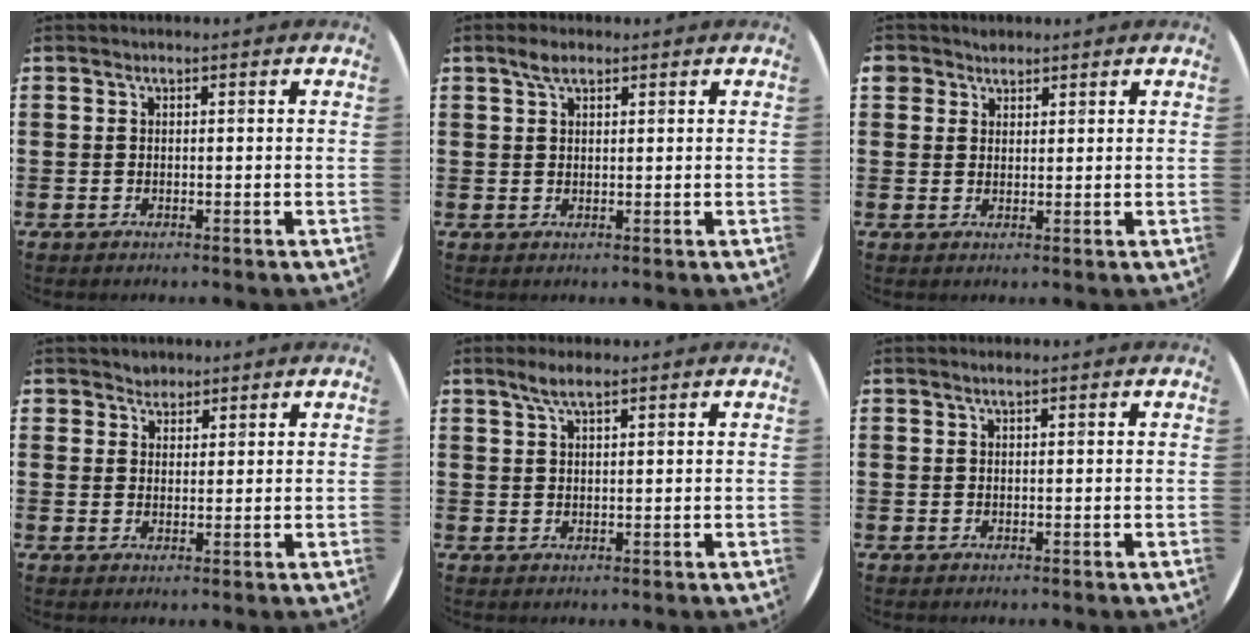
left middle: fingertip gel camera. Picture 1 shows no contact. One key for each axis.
{"total": 2.5, "fx": 1.7, "fy": 1.1, "fz": 1.4, "tx": -0.022, "ty": 0.004, "tz": 0.029}
{"total": 2.0, "fx": 1.6, "fy": 1.2, "fz": -0.2, "tx": 0.007, "ty": 0.002, "tz": 0.031}
{"total": 2.1, "fx": 1.9, "fy": 1.0, "fz": -0.2, "tx": 0.000, "ty": 0.004, "tz": 0.038}
{"total": 2.9, "fx": 2.1, "fy": 0.5, "fz": 1.9, "tx": -0.041, "ty": 0.006, "tz": 0.036}
{"total": 0.6, "fx": 0.4, "fy": 0.0, "fz": 0.4, "tx": -0.008, "ty": 0.001, "tz": 0.007}